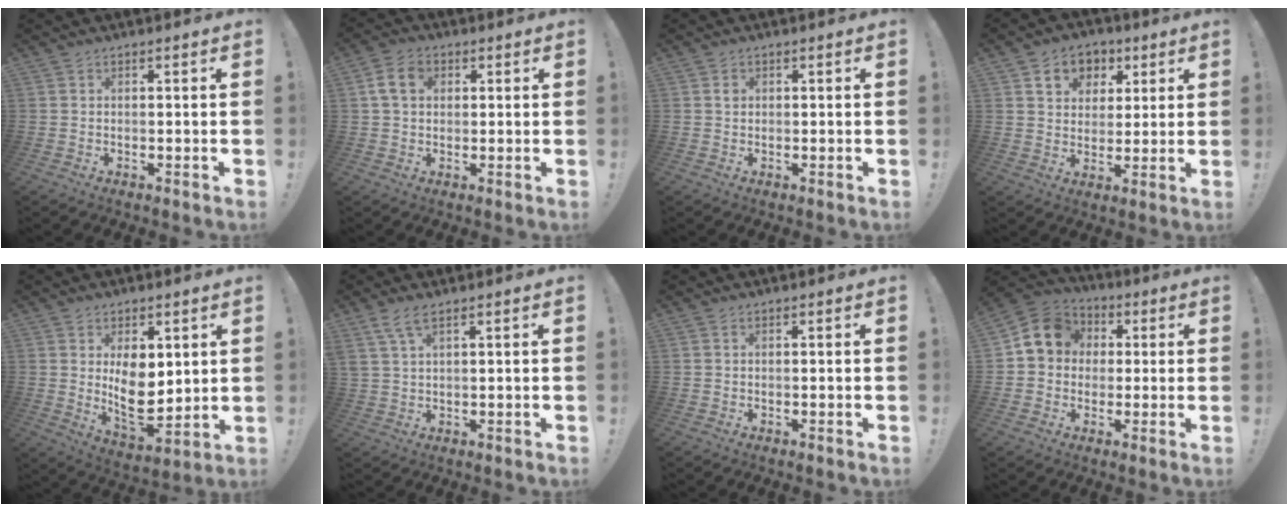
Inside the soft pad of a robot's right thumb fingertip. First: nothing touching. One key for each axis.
{"total": 7.7, "fx": 2.4, "fy": 5.6, "fz": 4.7, "tx": -0.088, "ty": 0.007, "tz": 0.047}
{"total": 0.9, "fx": 0.3, "fy": 0.8, "fz": 0.3, "tx": 0.009, "ty": -0.004, "tz": 0.002}
{"total": 9.4, "fx": 4.1, "fy": 7.9, "fz": 3.2, "tx": -0.041, "ty": -0.018, "tz": 0.081}
{"total": 11.7, "fx": 2.7, "fy": 7.4, "fz": 8.7, "tx": -0.140, "ty": -0.036, "tz": 0.056}
{"total": 5.3, "fx": 3.3, "fy": 1.4, "fz": 3.8, "tx": -0.078, "ty": -0.006, "tz": 0.063}
{"total": 0.0}
{"total": 11.7, "fx": 2.6, "fy": 10.0, "fz": 5.4, "tx": -0.073, "ty": 0.007, "tz": 0.056}